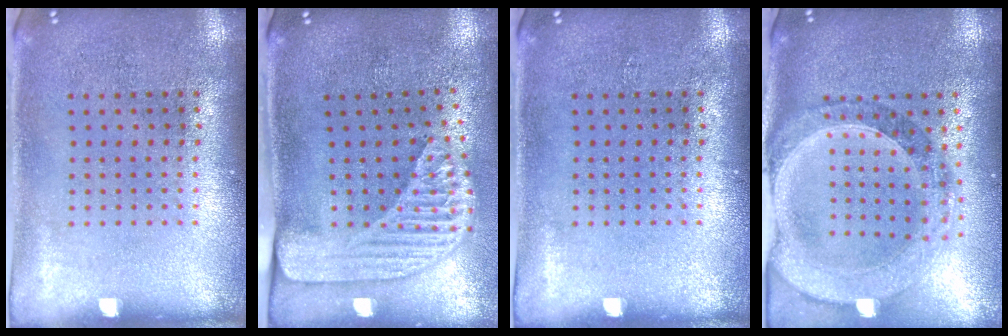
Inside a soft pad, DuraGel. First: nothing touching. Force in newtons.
{"total": 2.3, "press": 1.7, "slide": 1.5}
{"total": 0.0}
{"total": 1.6, "press": 1.5, "slide": 0.5}